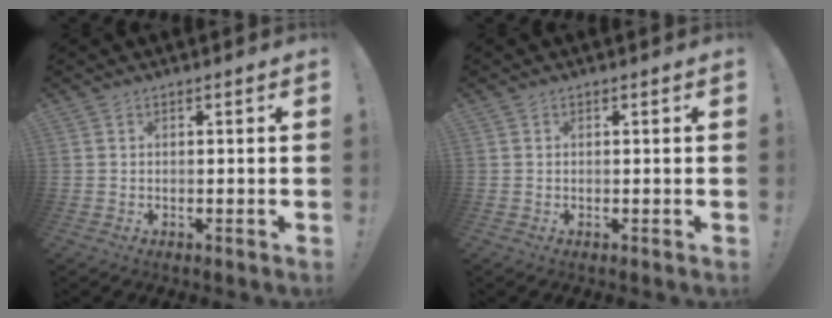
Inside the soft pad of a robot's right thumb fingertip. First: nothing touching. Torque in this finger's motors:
{"motor_torque": [-0.50, -0.08, 0.02, 0.00, -0.07]}